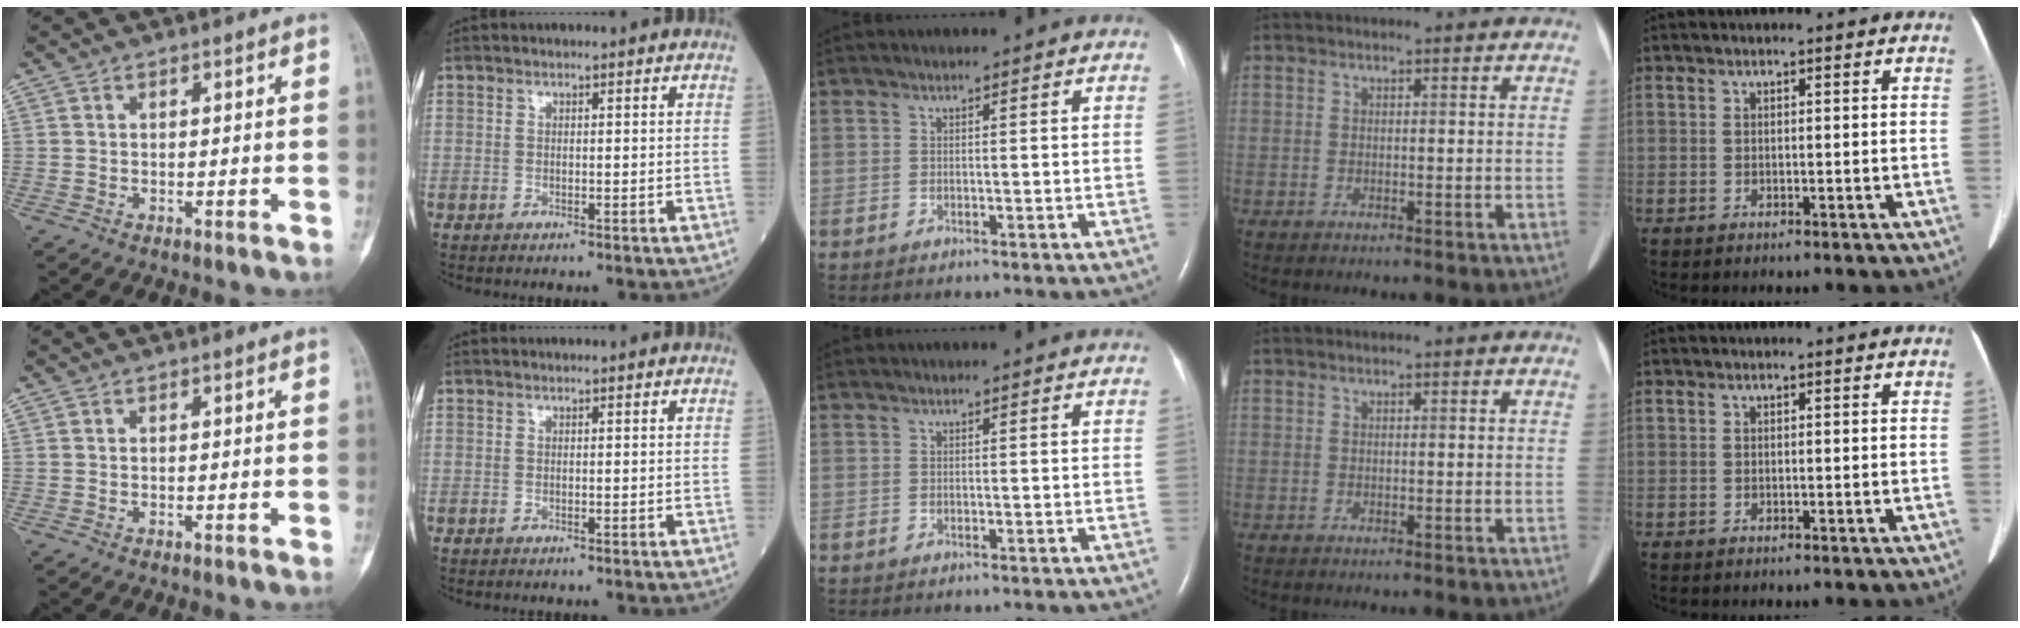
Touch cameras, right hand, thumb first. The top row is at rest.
{}